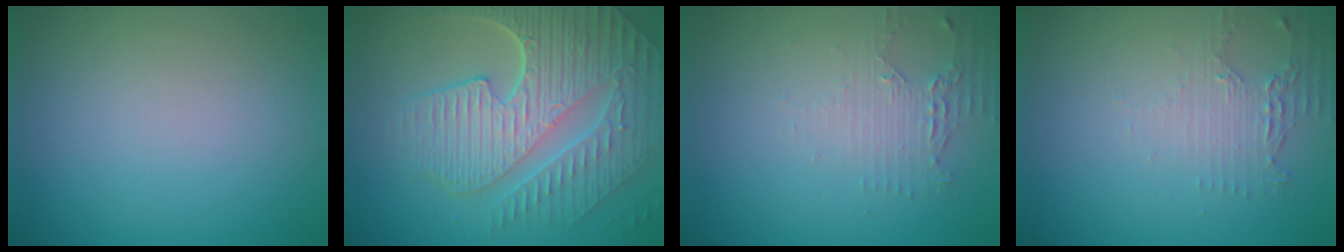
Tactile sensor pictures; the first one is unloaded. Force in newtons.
{"total": 9.4, "press": 6.4, "slide": 6.9}
{"total": 2.2, "press": 1.8, "slide": 1.2}
{"total": 2.0, "press": 1.6, "slide": 1.1}